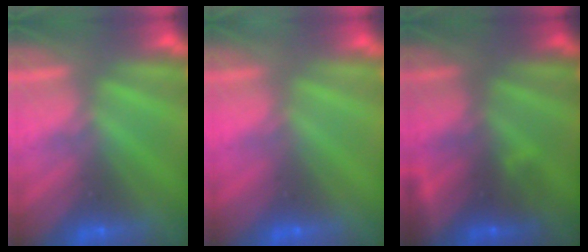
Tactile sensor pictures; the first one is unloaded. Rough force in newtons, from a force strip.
{"total": 2.4}
{"total": 2.7}